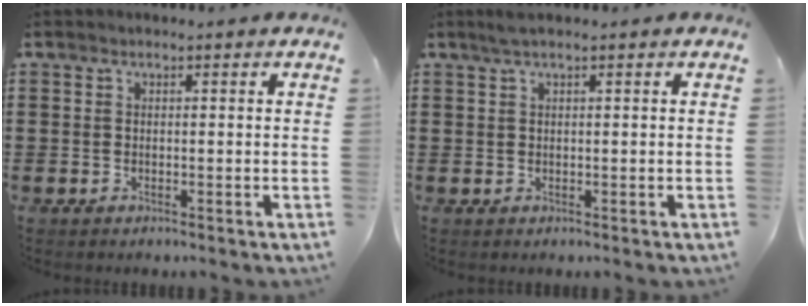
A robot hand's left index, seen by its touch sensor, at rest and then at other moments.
{"total": 1.5, "force": [0.8, 0.0, 1.2], "torque": [-0.025, 0.001, 0.014]}